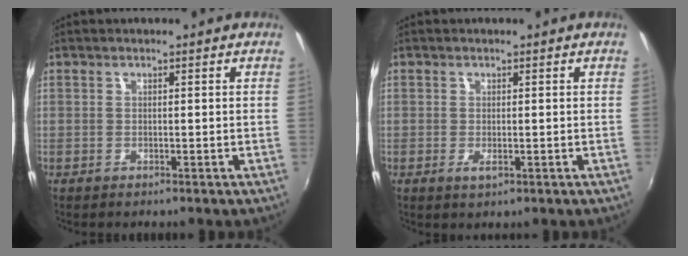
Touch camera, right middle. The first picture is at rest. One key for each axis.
{"total": 1.5, "fx": -0.4, "fy": 0.6, "fz": 1.4, "tx": -0.026, "ty": -0.005, "tz": -0.005}